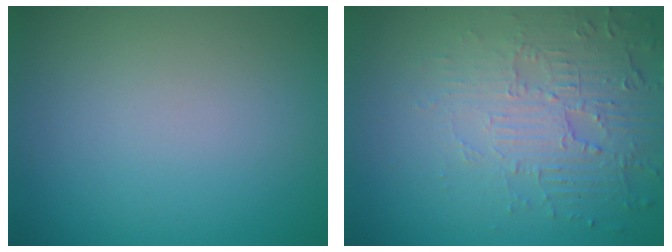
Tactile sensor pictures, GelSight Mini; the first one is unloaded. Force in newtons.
{"total": 5.7, "press": 3.7, "slide": 4.3}